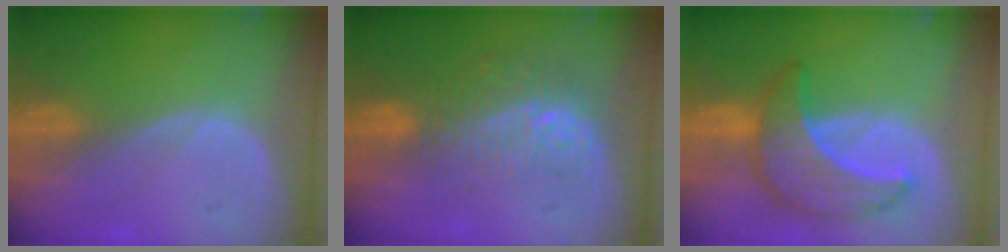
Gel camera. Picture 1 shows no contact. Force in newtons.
{"total": 9.9, "press": 8.2, "slide": 5.5}
{"total": 8.4, "press": 8.4, "slide": 0.7}